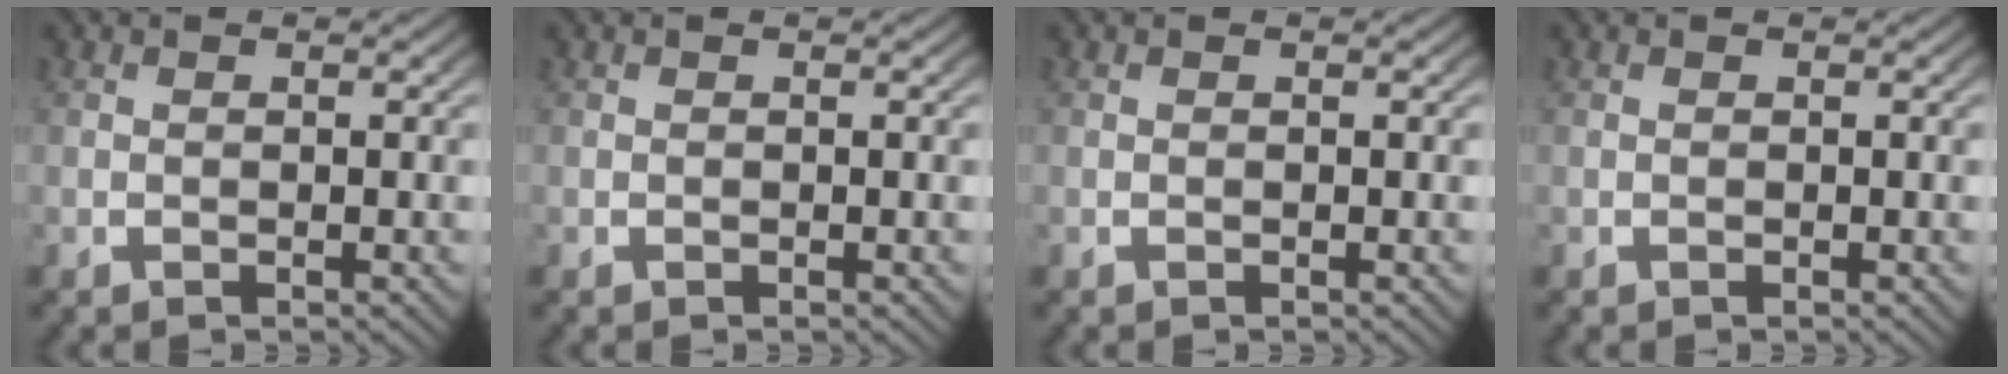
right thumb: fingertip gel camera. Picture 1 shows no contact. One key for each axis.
{"total": 0.0}
{"total": 0.0}
{"total": 0.0}